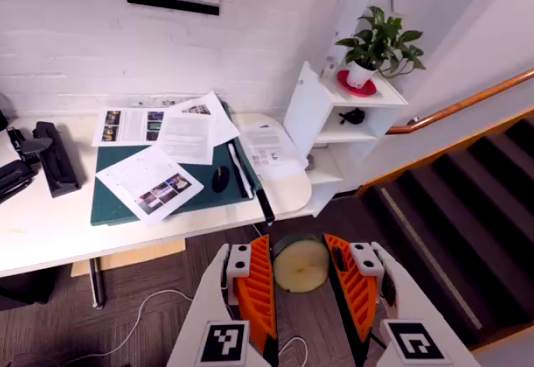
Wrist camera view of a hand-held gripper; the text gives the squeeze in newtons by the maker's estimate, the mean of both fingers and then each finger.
{"total": 11.6, "left": 11.8, "right": 11.5}